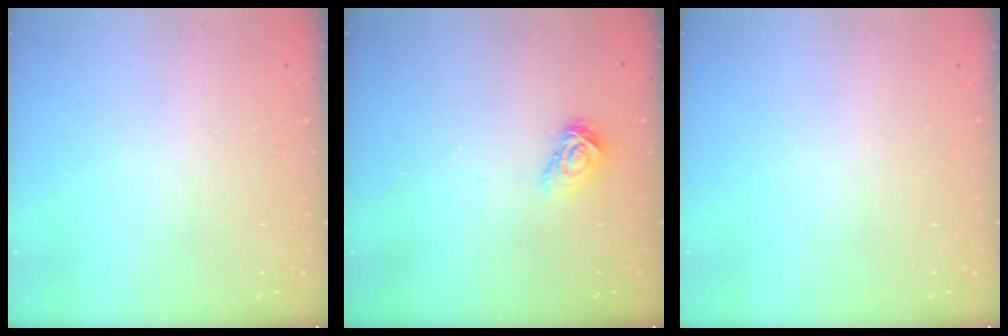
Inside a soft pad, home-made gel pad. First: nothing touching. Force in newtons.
{"total": 5.7, "press": 5.7, "slide": 0.7}
{"total": 0.0}